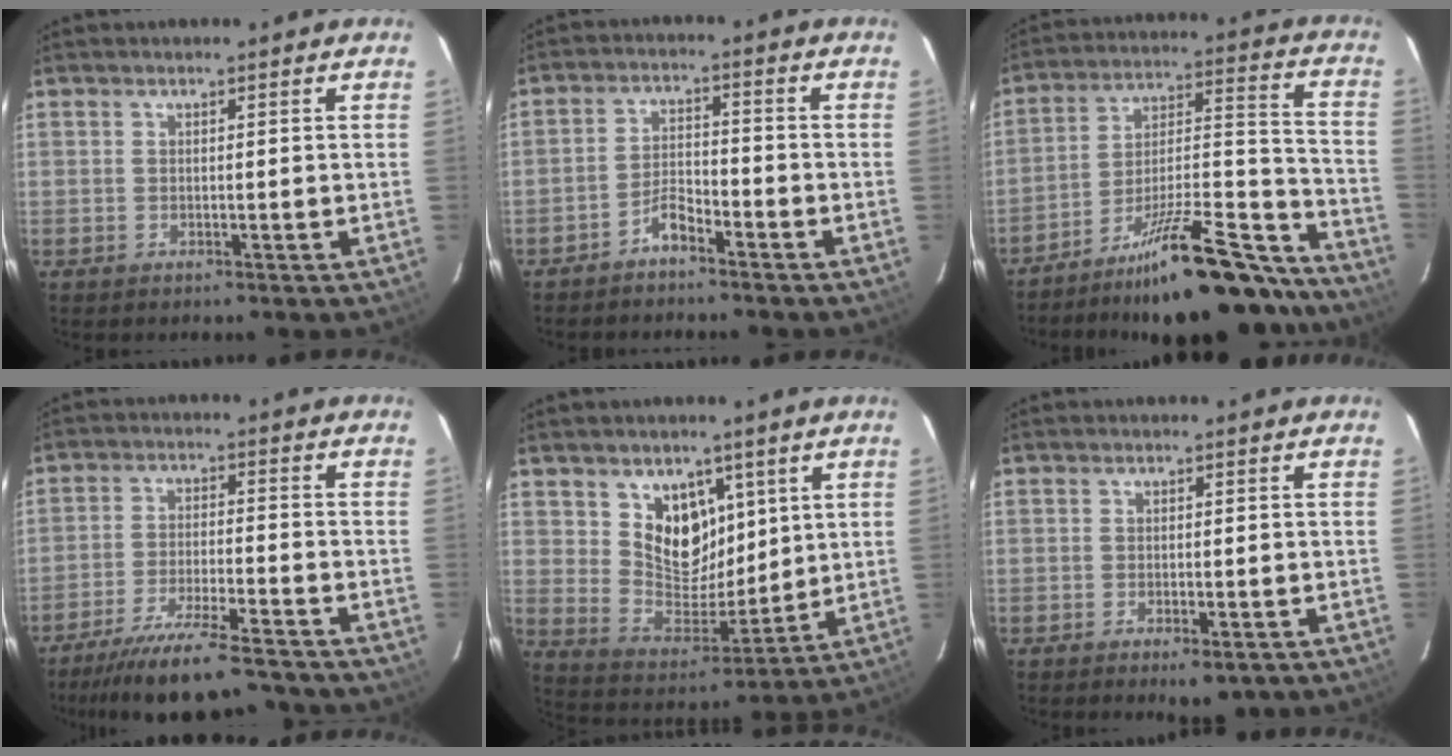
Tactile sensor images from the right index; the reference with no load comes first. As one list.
[{"total": 4.0, "force": [-3.4, 1.1, 1.7], "torque": [-0.047, 0.013, -0.065]}, {"total": 26.6, "force": [-22.5, 5.9, 12.9], "torque": [-0.162, 0.020, -0.321]}, {"total": 15.0, "force": [-13.3, 1.6, 6.7], "torque": [-0.142, -0.019, -0.212]}, {"total": 11.1, "force": [5.3, 8.1, 5.4], "torque": [-0.091, -0.011, 0.112]}, {"total": 4.1, "force": [-2.6, 1.5, 2.7], "torque": [-0.049, -0.010, -0.035]}]